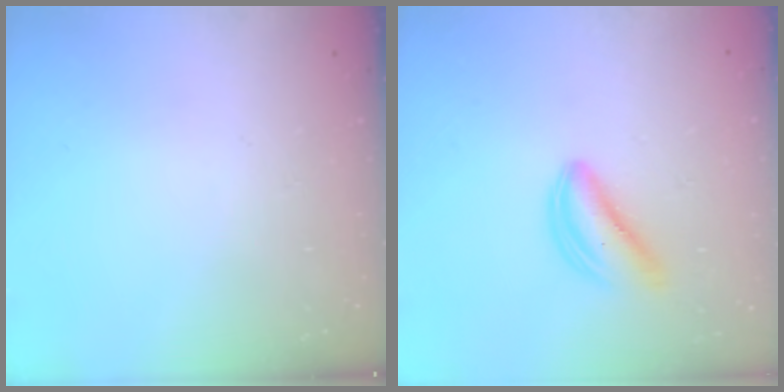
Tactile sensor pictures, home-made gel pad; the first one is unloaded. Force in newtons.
{"total": 5.5, "press": 5.5, "slide": 0.6}